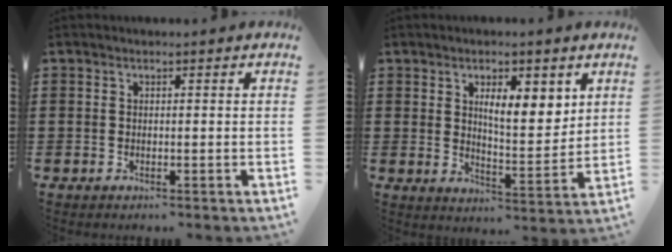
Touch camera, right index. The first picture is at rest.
{"total": 6.8, "force": [3.2, 2.7, 5.3], "torque": [-0.090, -0.008, 0.051]}